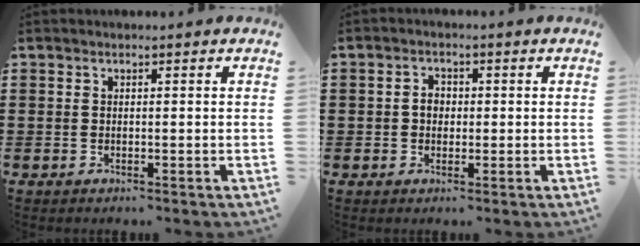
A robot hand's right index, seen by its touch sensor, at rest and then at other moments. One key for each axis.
{"total": 2.3, "fx": -0.1, "fy": 1.8, "fz": 1.4, "tx": -0.029, "ty": 0.008, "tz": -0.004}